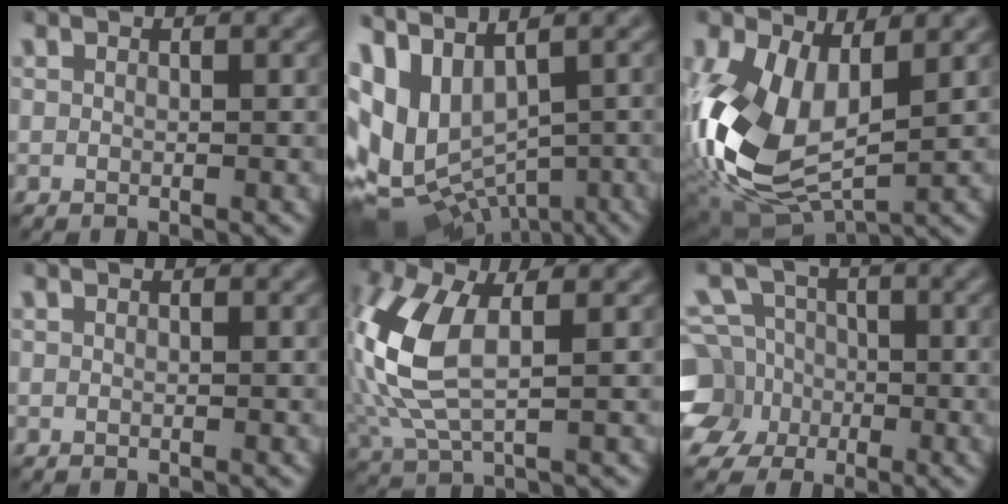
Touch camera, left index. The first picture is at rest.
{"total": 10.0, "force": [-0.6, 6.1, 7.9], "torque": [-0.147, -0.008, 0.038]}
{"total": 11.1, "force": [0.2, 6.5, 8.9], "torque": [-0.216, -0.024, 0.010]}
{"total": 0.0}
{"total": 9.0, "force": [0.5, 4.6, 7.7], "torque": [-0.203, 0.005, 0.008]}
{"total": 9.0, "force": [-2.8, 8.0, 3.0], "torque": [-0.071, 0.016, -0.083]}